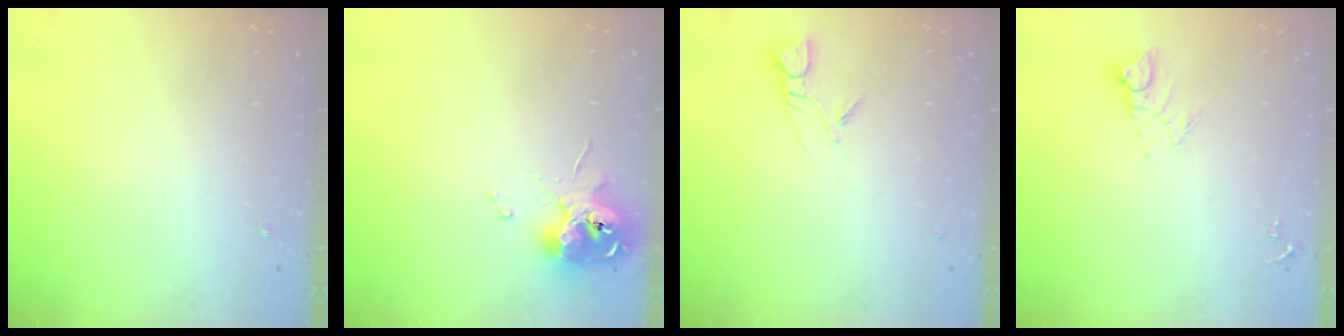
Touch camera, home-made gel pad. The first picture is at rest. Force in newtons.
{"total": 12.4, "press": 12.2, "slide": 1.6}
{"total": 3.8, "press": 3.8, "slide": 0.3}
{"total": 5.2, "press": 5.2, "slide": 0.4}